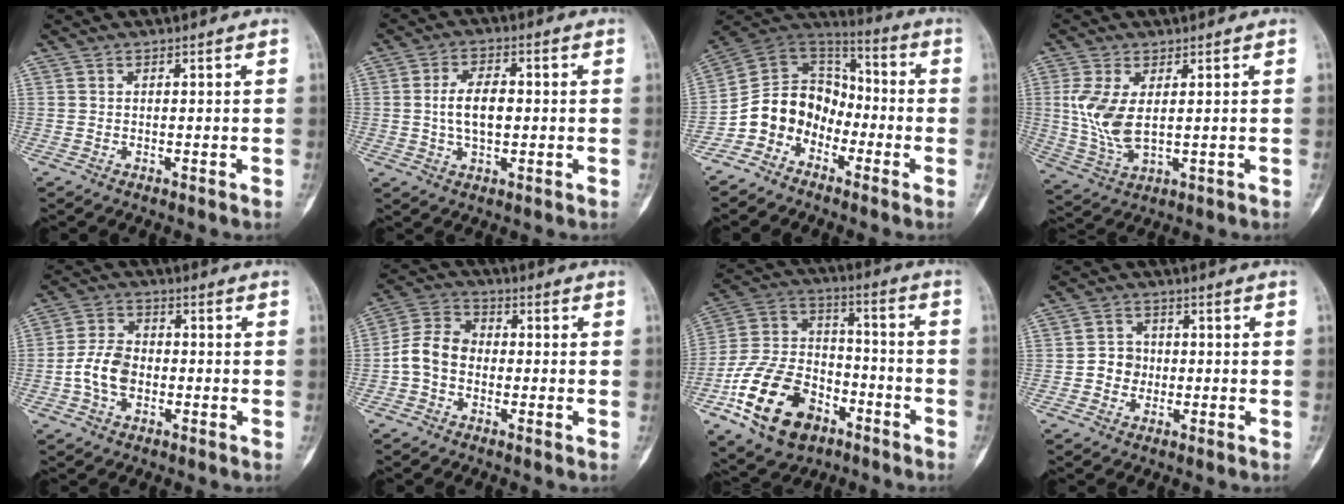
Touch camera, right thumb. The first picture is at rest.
{"total": 7.2, "force": [0.0, 4.0, 6.0], "torque": [-0.102, 0.008, -0.002]}
{"total": 12.1, "force": [-5.6, 9.7, 4.6], "torque": [-0.053, 0.085, -0.118]}
{"total": 8.7, "force": [1.1, 4.2, 7.6], "torque": [-0.170, -0.010, 0.036]}
{"total": 7.6, "force": [-1.7, 5.3, 5.2], "torque": [-0.087, 0.020, -0.041]}
{"total": 7.9, "force": [-1.5, 6.1, 4.7], "torque": [-0.081, 0.031, -0.044]}
{"total": 20.3, "force": [-9.8, 12.9, 12.3], "torque": [-0.211, 0.071, -0.172]}
{"total": 4.6, "force": [-0.6, 4.2, 1.7], "torque": [0.002, 0.011, -0.018]}